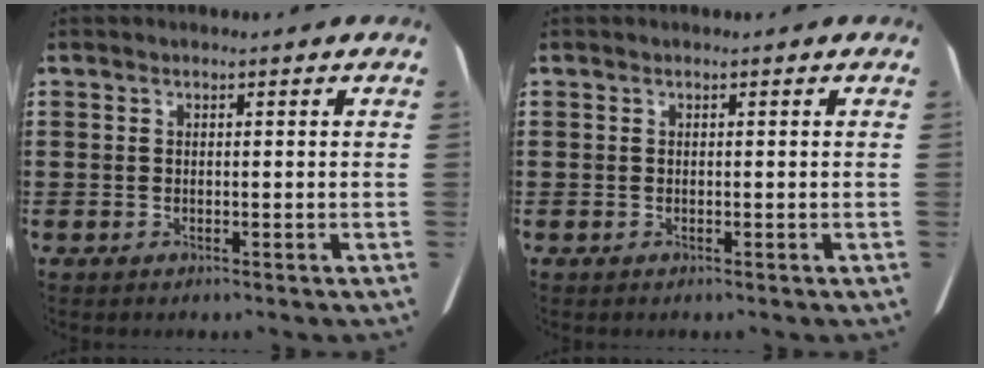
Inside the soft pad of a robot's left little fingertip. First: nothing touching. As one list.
[{"total": 0.0}]